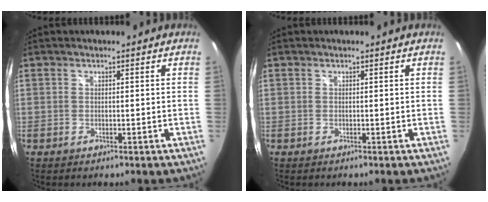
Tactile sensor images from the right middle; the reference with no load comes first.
{"total": 0.0}